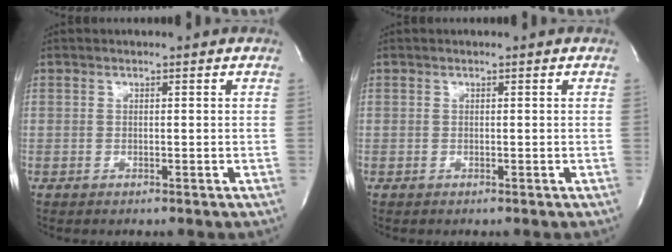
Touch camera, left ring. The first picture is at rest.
{"total": 0.0}